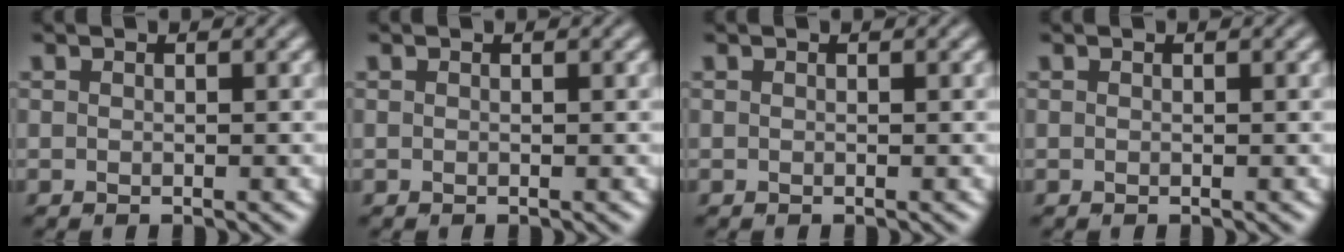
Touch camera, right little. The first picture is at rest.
{"total": 0.0}
{"total": 0.0}
{"total": 0.0}